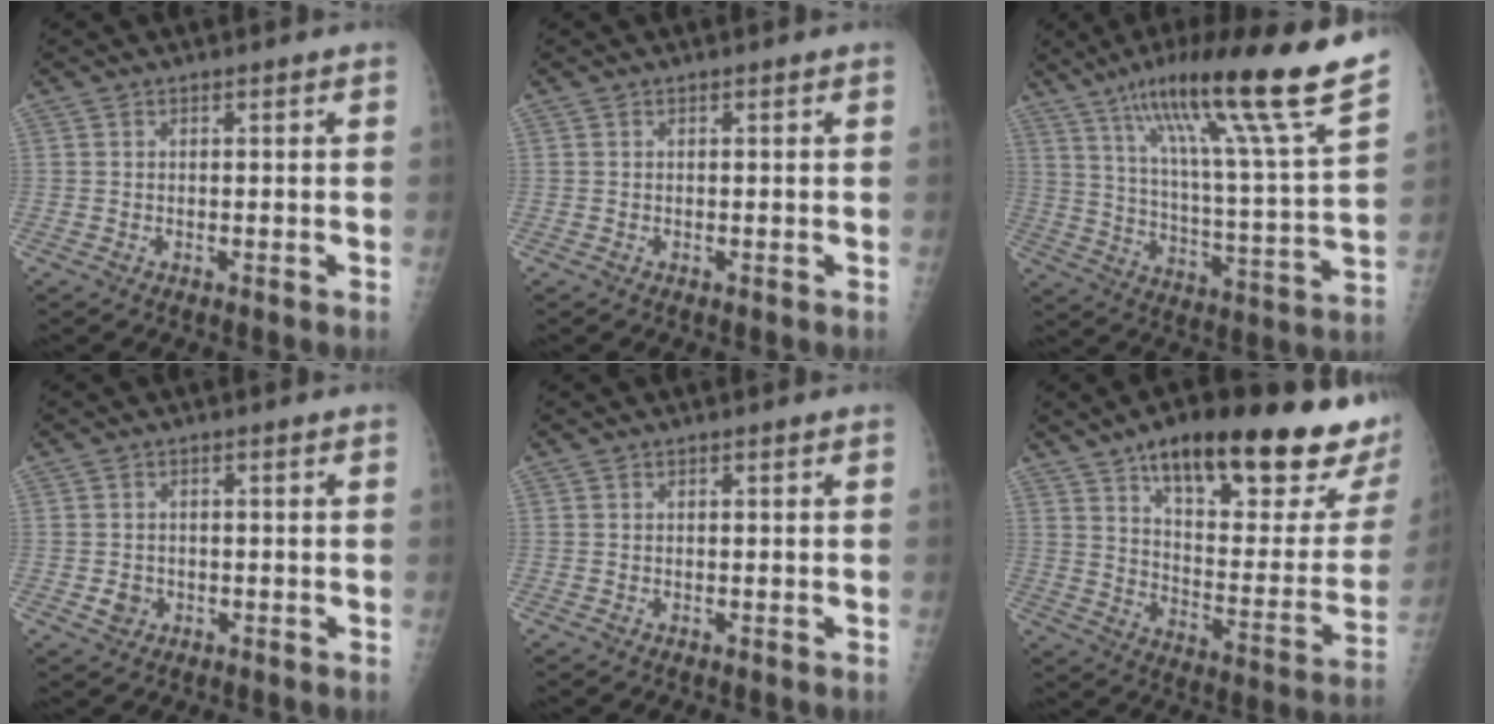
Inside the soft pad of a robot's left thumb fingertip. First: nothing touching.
{"total": 0.0}
{"total": 24.4, "force": [16.9, 0.5, 17.6], "torque": [-0.263, -0.071, 0.269]}
{"total": 2.3, "force": [-0.6, 2.0, 0.9], "torque": [-0.008, 0.003, -0.006]}
{"total": 0.0}
{"total": 30.4, "force": [19.5, 8.5, 21.8], "torque": [-0.270, -0.064, 0.280]}